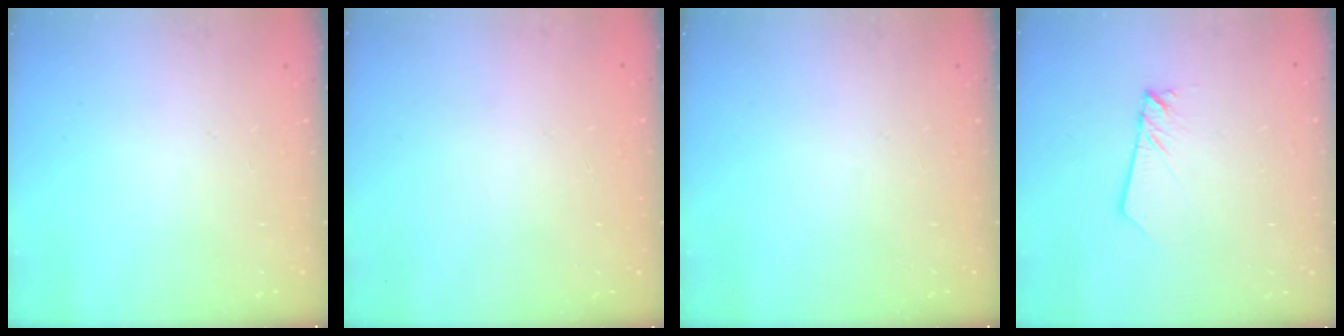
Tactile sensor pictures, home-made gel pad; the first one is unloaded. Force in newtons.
{"total": 0.0}
{"total": 0.0}
{"total": 1.9, "press": 1.9, "slide": 0.2}